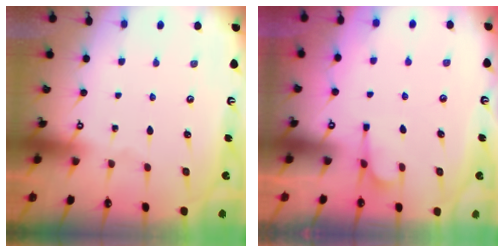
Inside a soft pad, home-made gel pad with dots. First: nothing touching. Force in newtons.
{"total": 4.6, "press": 4.5, "slide": 1.3}